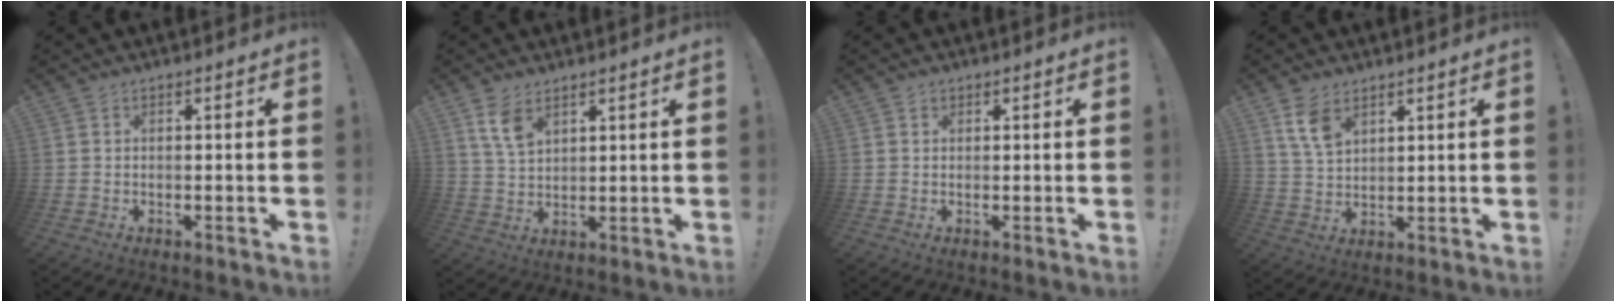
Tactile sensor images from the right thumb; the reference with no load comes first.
{"total": 6.6, "force": [4.1, 3.3, 4.1], "torque": [-0.071, -0.019, 0.076]}
{"total": 1.0, "force": [0.7, 0.7, 0.2], "torque": [-0.003, 0.001, 0.012]}
{"total": 7.1, "force": [4.2, 3.9, 4.2], "torque": [-0.075, -0.019, 0.080]}